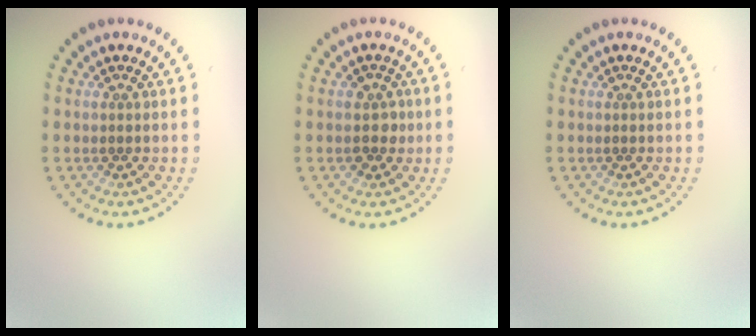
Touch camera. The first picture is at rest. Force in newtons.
{"total": 1.6, "press": 1.6, "slide": 0.5}
{"total": 0.0}